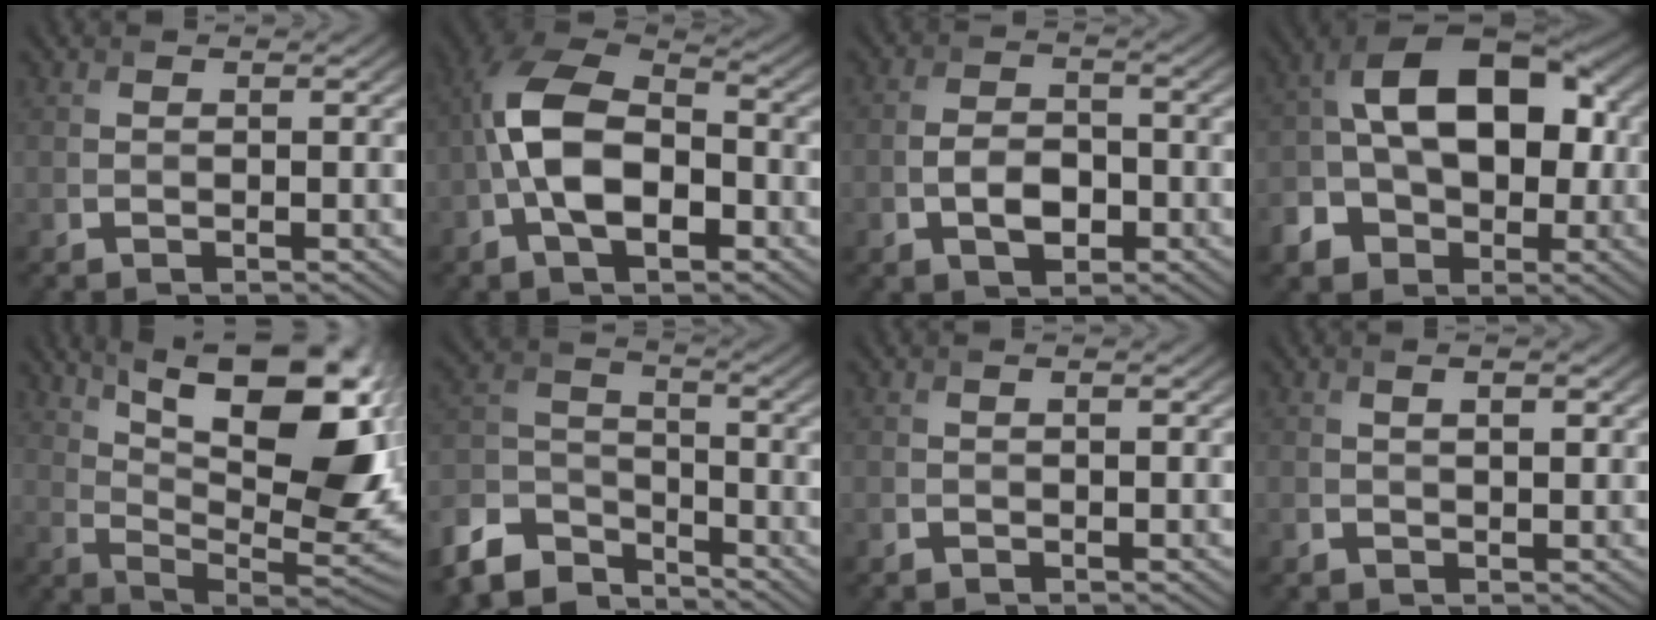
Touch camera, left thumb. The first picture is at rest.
{"total": 11.8, "force": [-2.5, 6.5, 9.4], "torque": [-0.194, 0.007, -0.061]}
{"total": 4.6, "force": [-1.6, 2.9, 3.2], "torque": [-0.064, 0.001, -0.032]}
{"total": 14.8, "force": [-1.5, 9.9, 10.8], "torque": [-0.168, 0.004, -0.033]}
{"total": 18.8, "force": [7.6, 7.0, 15.7], "torque": [-0.239, 0.036, 0.116]}
{"total": 10.2, "force": [-7.9, 5.0, 4.0], "torque": [-0.103, -0.008, -0.172]}
{"total": 0.7, "force": [0.0, 0.5, 0.5], "torque": [-0.006, -0.001, 0.002]}
{"total": 1.9, "force": [0.5, 1.0, 1.5], "torque": [-0.023, -0.003, 0.016]}